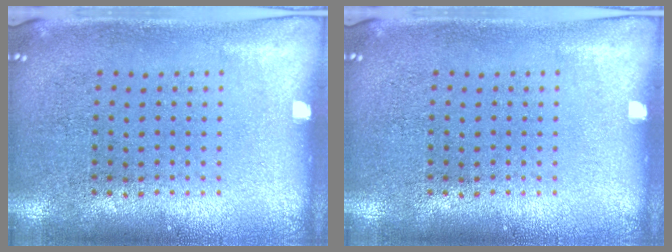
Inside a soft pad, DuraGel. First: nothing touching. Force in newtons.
{"total": 0.0}